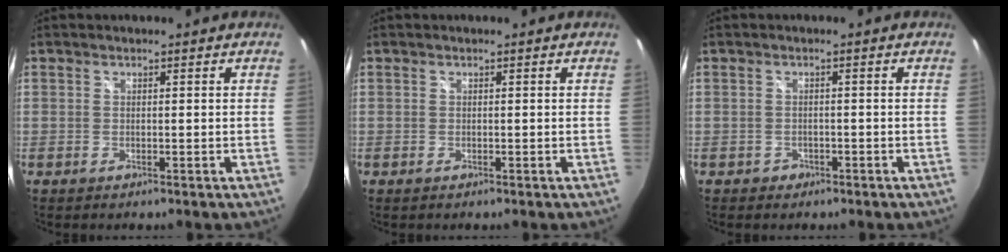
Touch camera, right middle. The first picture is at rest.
{"total": 0.0}
{"total": 1.8, "force": [-1.0, 1.5, 0.3], "torque": [-0.009, 0.002, -0.012]}